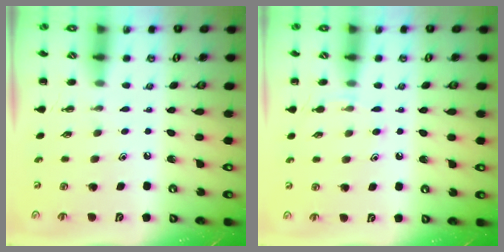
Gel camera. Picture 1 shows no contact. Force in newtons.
{"total": 6.9, "press": 6.6, "slide": 1.9}